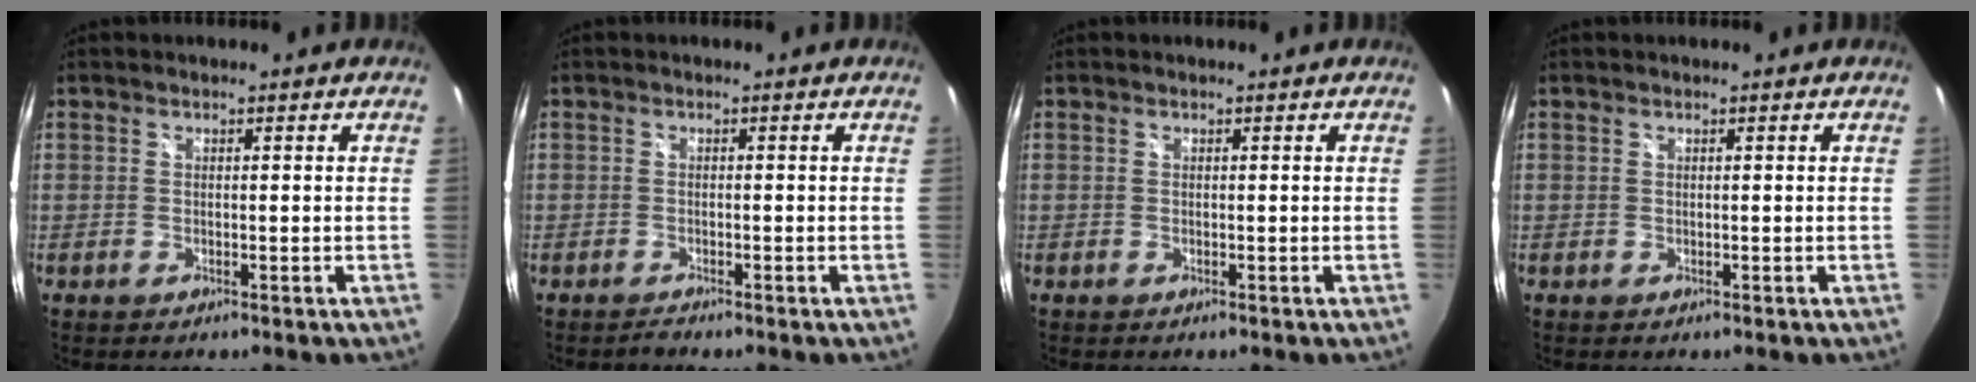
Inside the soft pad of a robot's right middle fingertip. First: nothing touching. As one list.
[{"total": 0.8, "force": [-0.8, 0.0, 0.1], "torque": [-0.001, -0.005, -0.018]}, {"total": 0.0}, {"total": 0.0}]